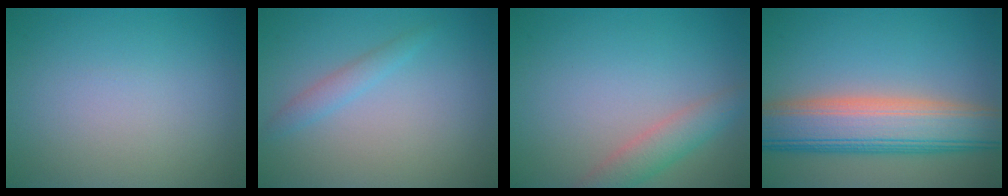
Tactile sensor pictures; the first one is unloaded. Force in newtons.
{"total": 1.5, "press": 1.5, "slide": 0.1}
{"total": 2.9, "press": 2.9, "slide": 0.1}
{"total": 9.4, "press": 9.4, "slide": 0.4}